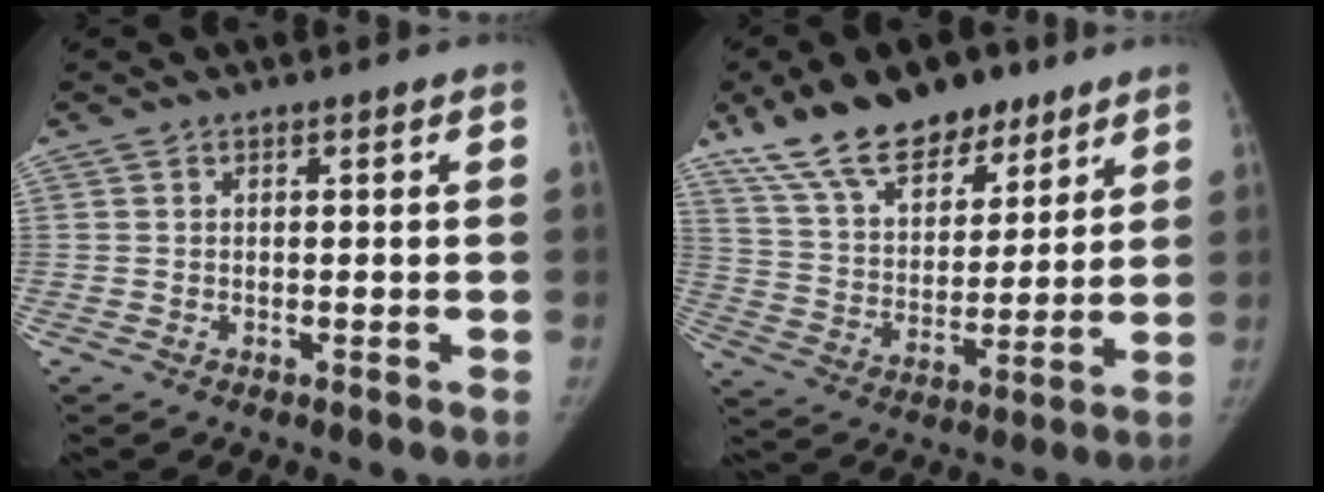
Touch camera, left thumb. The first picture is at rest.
{"total": 18.7, "force": [13.2, 9.4, 9.4], "torque": [-0.125, -0.046, 0.232]}